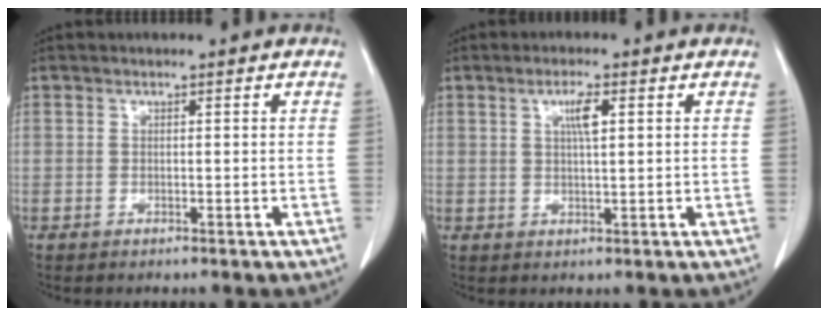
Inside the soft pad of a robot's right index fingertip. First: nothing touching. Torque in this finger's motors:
{"motor_torque": [0.11, 0.08, 0.08, 0.02]}